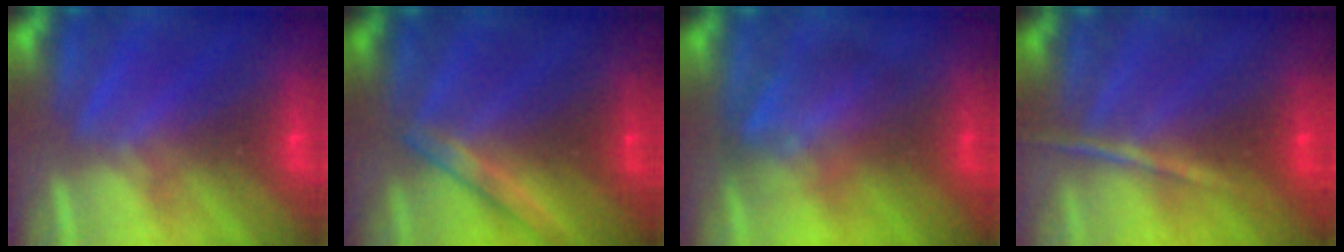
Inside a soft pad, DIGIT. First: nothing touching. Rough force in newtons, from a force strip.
{"total": 2.2}
{"total": 2.8}
{"total": 1.3}